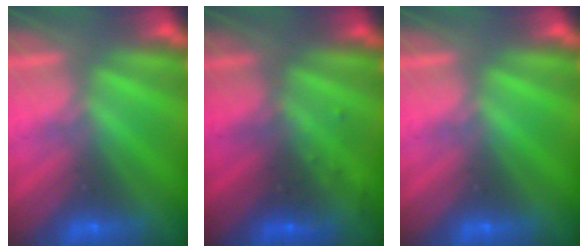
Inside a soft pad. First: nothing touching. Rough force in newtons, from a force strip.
{"total": 2.8}
{"total": 0.0}